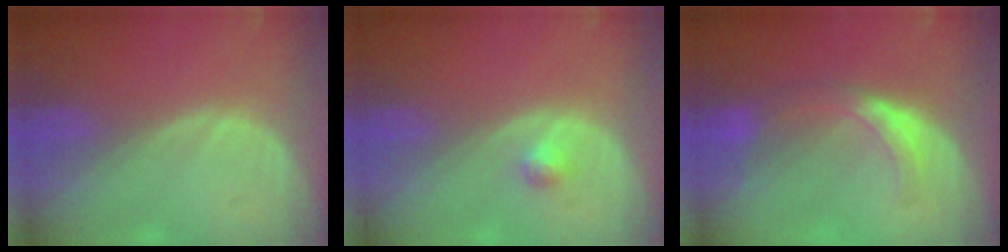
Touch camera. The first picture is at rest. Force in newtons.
{"total": 1.3, "press": 1.2, "slide": 0.1}
{"total": 5.8, "press": 5.3, "slide": 2.4}